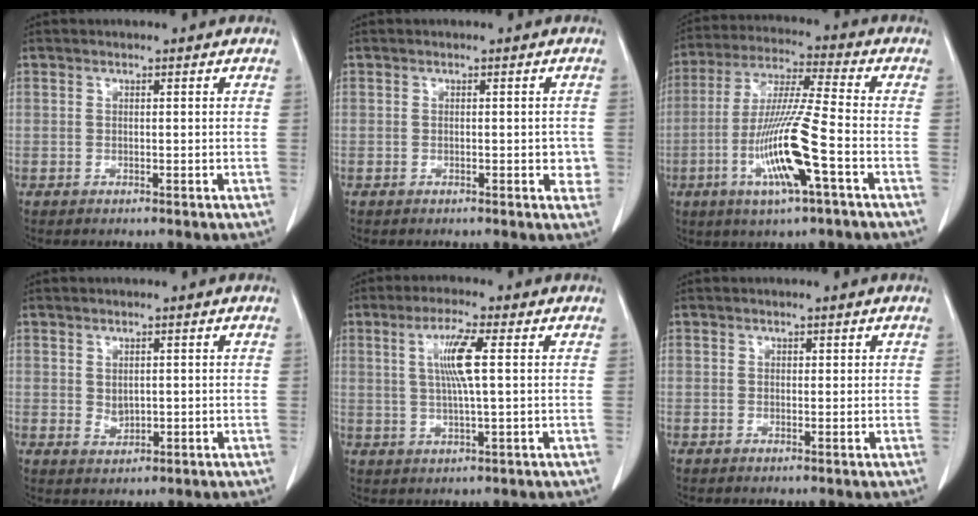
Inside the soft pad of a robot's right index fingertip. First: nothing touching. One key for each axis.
{"total": 2.1, "fx": -0.4, "fy": 1.0, "fz": 1.8, "tx": -0.010, "ty": 0.003, "tz": -0.001}
{"total": 13.5, "fx": -4.5, "fy": -0.1, "fz": 12.7, "tx": -0.257, "ty": -0.012, "tz": -0.086}
{"total": 1.8, "fx": 0.4, "fy": 1.3, "fz": 1.2, "tx": -0.020, "ty": -0.004, "tz": 0.016}
{"total": 6.4, "fx": 1.4, "fy": 0.0, "fz": 6.3, "tx": -0.120, "ty": 0.001, "tz": 0.028}
{"total": 0.5, "fx": 0.3, "fy": 0.4, "fz": 0.2, "tx": 0.008, "ty": 0.000, "tz": 0.001}